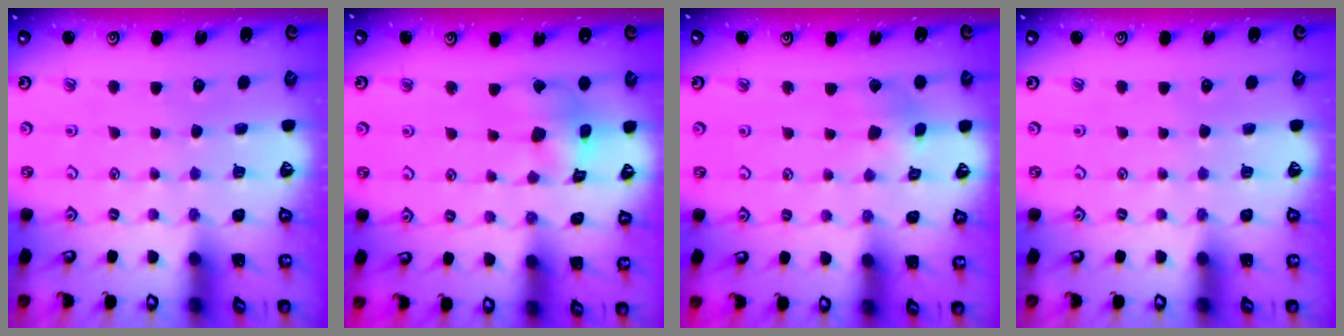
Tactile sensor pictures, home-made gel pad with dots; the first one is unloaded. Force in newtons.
{"total": 13.0, "press": 12.8, "slide": 2.0}
{"total": 4.5, "press": 4.5, "slide": 0.6}
{"total": 0.0}